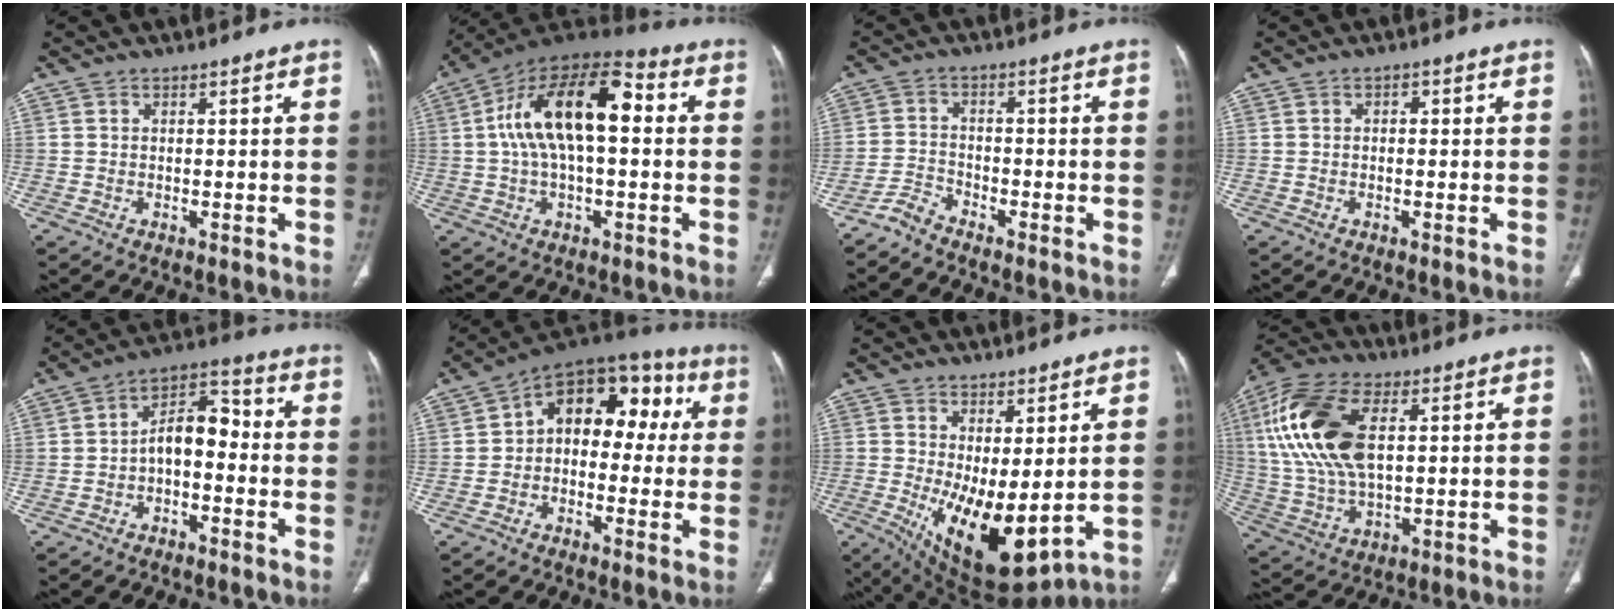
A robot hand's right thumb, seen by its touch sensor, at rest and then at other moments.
{"total": 18.4, "force": [2.3, 8.7, 16.1], "torque": [-0.273, 0.043, 0.030]}
{"total": 3.2, "force": [-3.1, 0.5, 0.4], "torque": [-0.011, 0.005, -0.067]}
{"total": 1.2, "force": [0.1, 0.9, 0.9], "torque": [-0.005, 0.004, -0.004]}
{"total": 8.4, "force": [-1.6, 4.8, 6.7], "torque": [-0.091, 0.045, -0.039]}
{"total": 14.7, "force": [1.8, 9.8, 10.8], "torque": [-0.097, 0.053, 0.008]}
{"total": 13.2, "force": [-0.1, 5.4, 12.0], "torque": [-0.195, -0.028, 0.023]}
{"total": 19.0, "force": [4.6, 9.9, 15.6], "torque": [-0.333, 0.003, 0.086]}